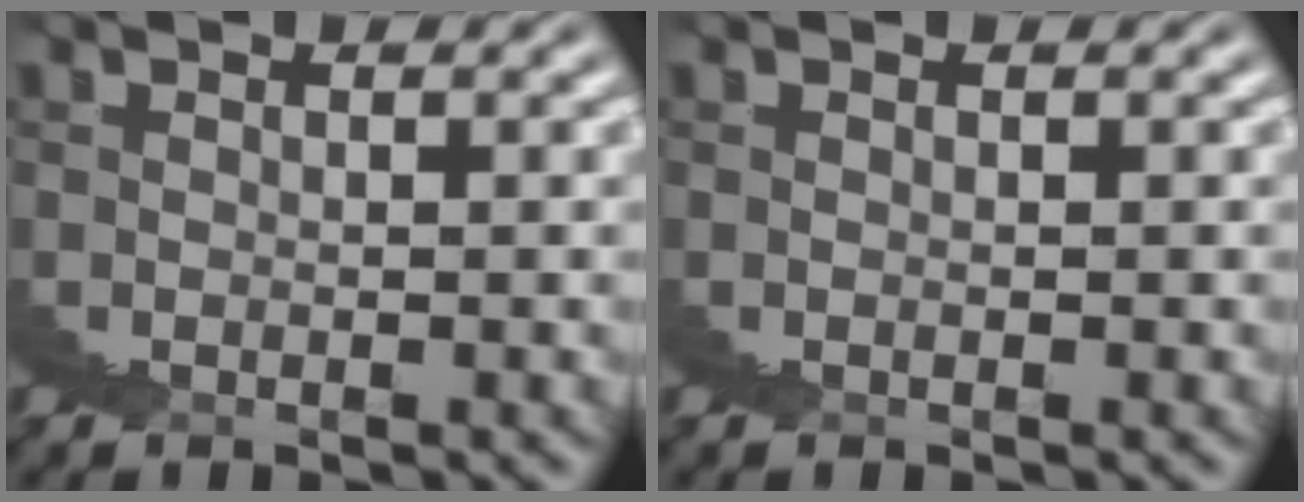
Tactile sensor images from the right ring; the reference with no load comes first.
{"total": 0.0}